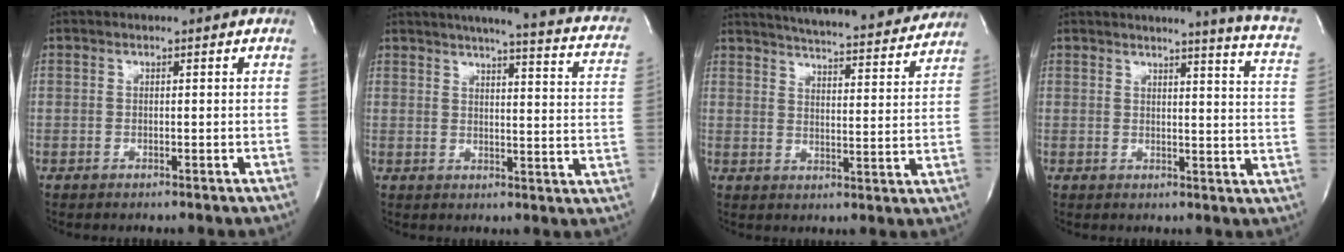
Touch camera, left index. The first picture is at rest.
{"total": 18.3, "force": [14.3, 2.0, 11.2], "torque": [-0.152, -0.016, 0.151]}
{"total": 22.2, "force": [20.6, 2.2, 7.9], "torque": [-0.122, -0.038, 0.260]}
{"total": 11.0, "force": [9.2, -1.4, 6.0], "torque": [-0.080, -0.068, 0.078]}